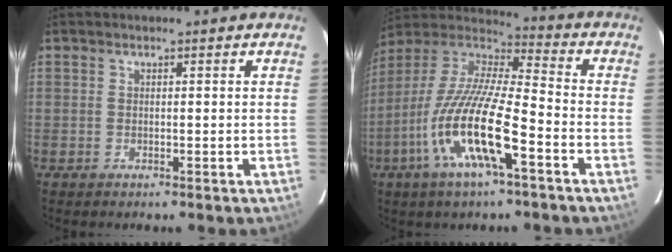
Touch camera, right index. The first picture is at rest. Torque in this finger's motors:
{"motor_torque": [1.31, -0.83, 1.05, 0.21]}